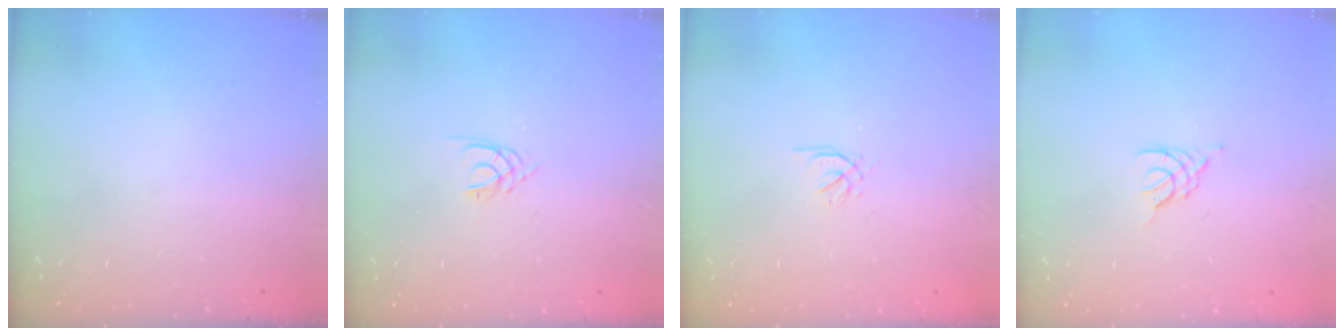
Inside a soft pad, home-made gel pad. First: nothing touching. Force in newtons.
{"total": 2.4, "press": 2.4, "slide": 0.3}
{"total": 0.5, "press": 0.3, "slide": 0.4}
{"total": 2.3, "press": 2.3, "slide": 0.5}